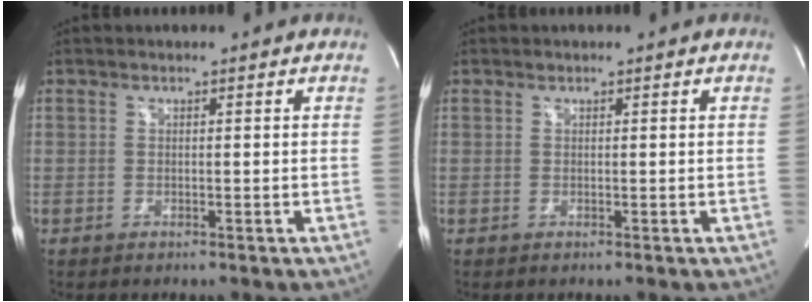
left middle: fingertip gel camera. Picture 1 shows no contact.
{"total": 0.0}